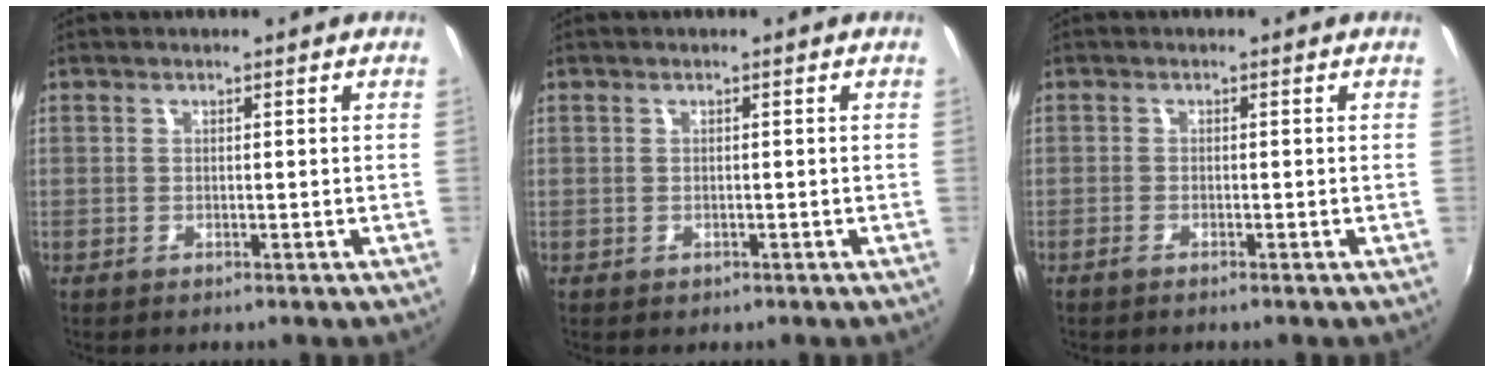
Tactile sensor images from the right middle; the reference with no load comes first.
{"total": 1.0, "force": [-0.3, 0.9, 0.1], "torque": [0.002, -0.002, -0.003]}
{"total": 1.2, "force": [-1.0, -0.1, 0.7], "torque": [-0.020, -0.001, -0.023]}